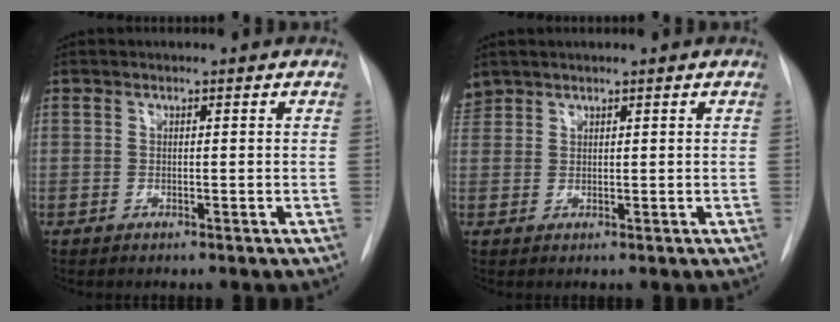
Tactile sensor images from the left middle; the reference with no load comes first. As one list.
[{"total": 2.0, "force": [1.8, 0.8, 0.0], "torque": [-0.004, 0.014, 0.039]}]